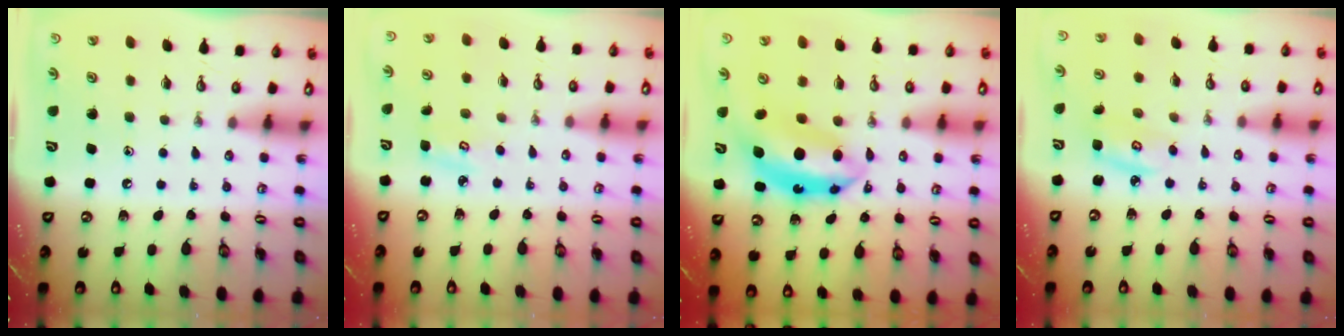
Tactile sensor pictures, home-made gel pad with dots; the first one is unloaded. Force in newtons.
{"total": 3.4, "press": 3.4, "slide": 0.4}
{"total": 10.9, "press": 10.9, "slide": 0.8}
{"total": 3.4, "press": 3.4, "slide": 0.2}